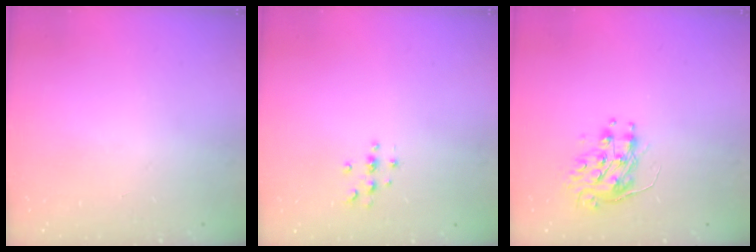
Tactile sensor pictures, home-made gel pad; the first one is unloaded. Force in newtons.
{"total": 3.0, "press": 3.0, "slide": 0.3}
{"total": 8.8, "press": 8.8, "slide": 0.3}